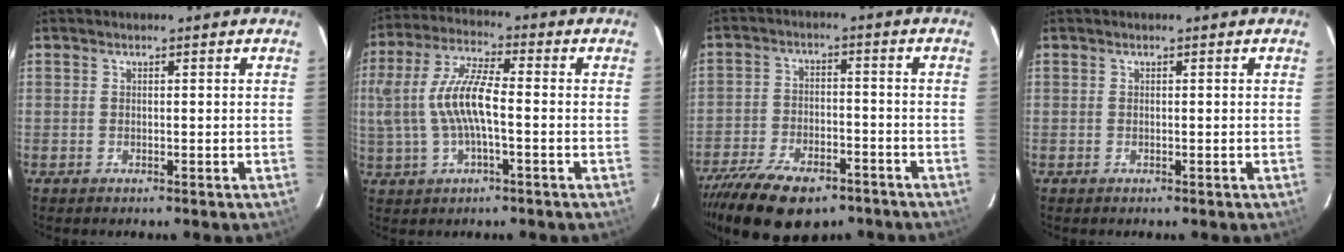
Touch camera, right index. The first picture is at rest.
{"total": 11.8, "force": [-0.8, 3.7, 11.2], "torque": [-0.227, 0.008, -0.012]}
{"total": 17.5, "force": [-12.4, 8.2, 9.3], "torque": [-0.208, -0.022, -0.200]}
{"total": 0.0}